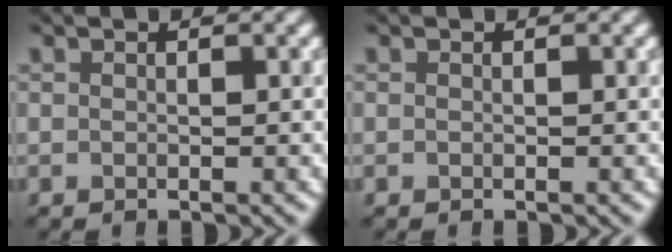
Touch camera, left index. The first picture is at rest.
{"total": 0.0}